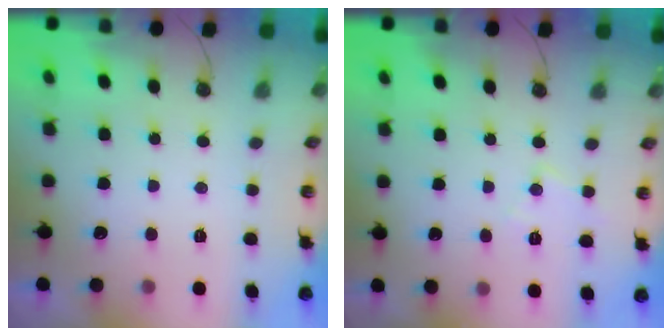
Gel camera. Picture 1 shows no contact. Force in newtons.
{"total": 6.7, "press": 6.7, "slide": 0.4}